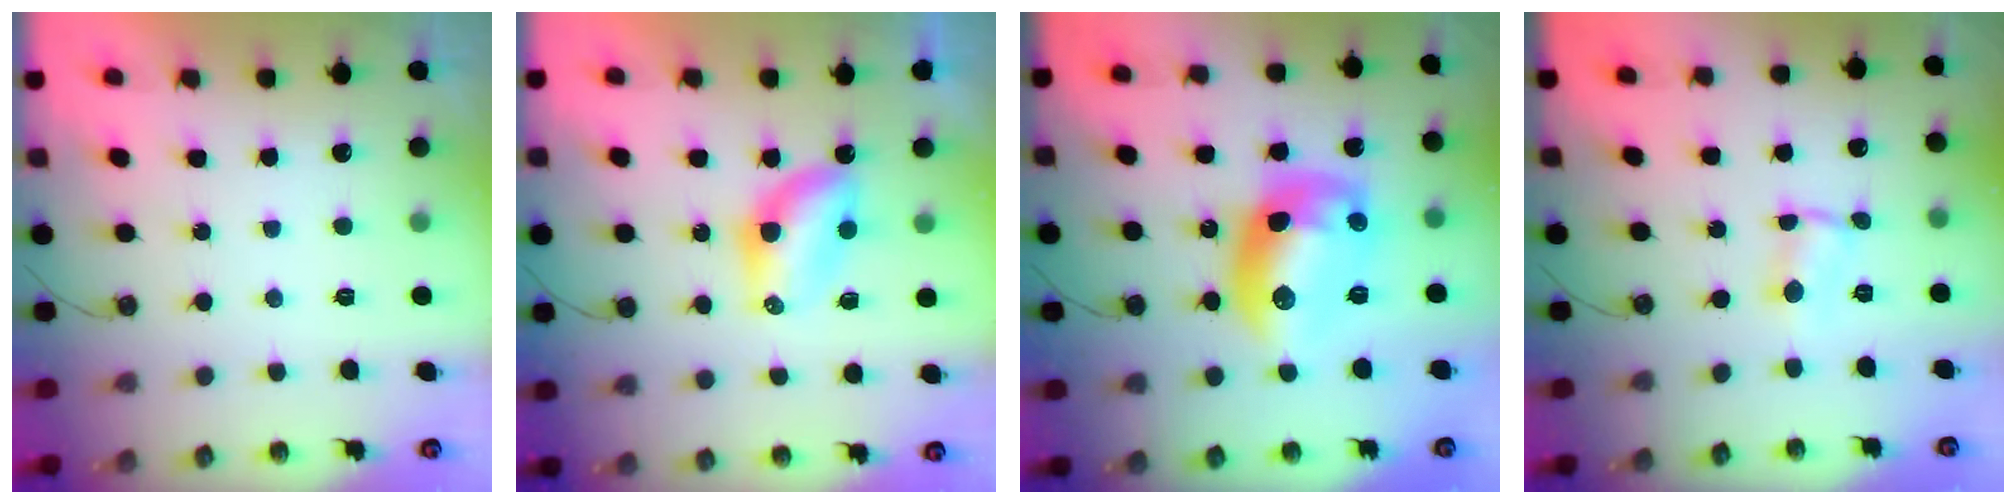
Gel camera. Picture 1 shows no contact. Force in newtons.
{"total": 6.6, "press": 6.6, "slide": 0.3}
{"total": 14.0, "press": 14.0, "slide": 0.8}
{"total": 1.1, "press": 1.0, "slide": 0.2}